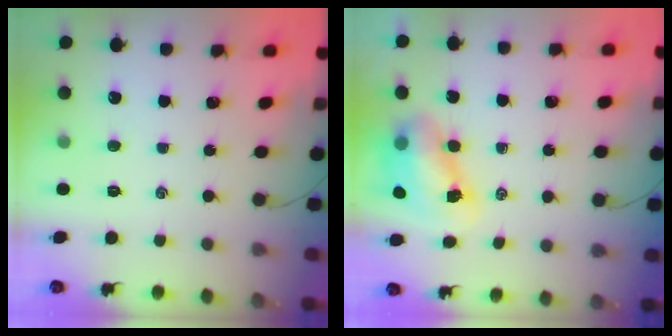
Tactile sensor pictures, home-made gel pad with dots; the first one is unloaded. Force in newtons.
{"total": 8.0, "press": 7.8, "slide": 1.7}